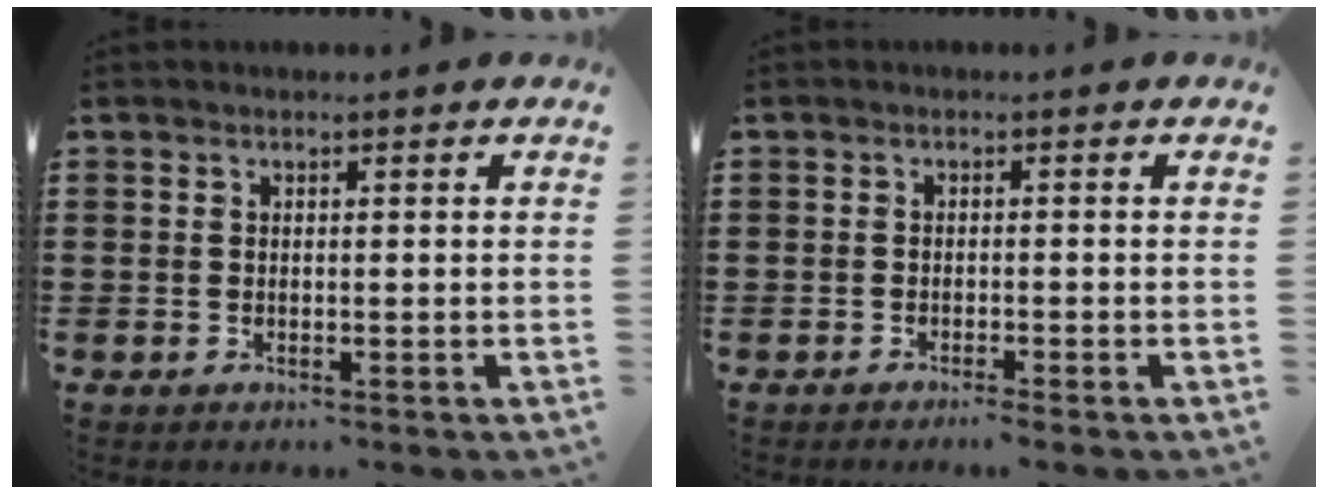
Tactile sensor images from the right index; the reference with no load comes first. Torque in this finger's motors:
{"motor_torque": [0.39, 0.03, 0.04, 0.00]}